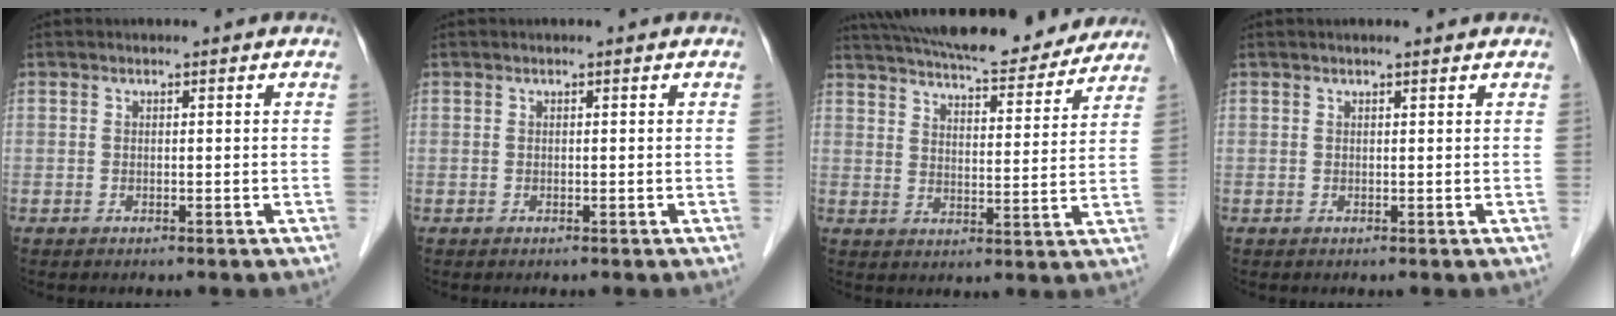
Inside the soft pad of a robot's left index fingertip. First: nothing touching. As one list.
[{"total": 0.0}, {"total": 20.8, "force": [18.6, 4.1, 8.2], "torque": [-0.137, 0.014, 0.252]}, {"total": 1.9, "force": [1.7, 0.1, 0.9], "torque": [-0.008, 0.015, 0.021]}]